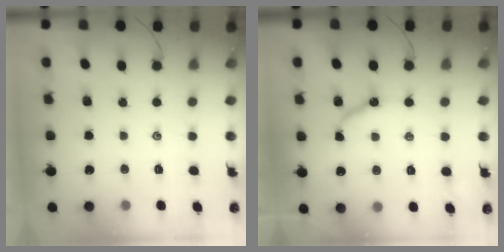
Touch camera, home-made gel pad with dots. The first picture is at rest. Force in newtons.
{"total": 8.6, "press": 8.6, "slide": 0.6}